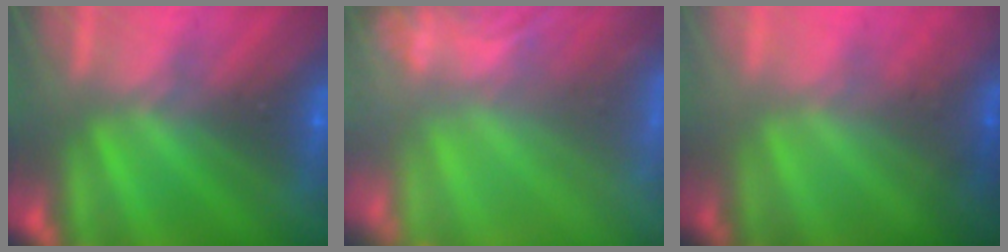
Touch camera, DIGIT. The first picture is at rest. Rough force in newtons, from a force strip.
{"total": 6.9}
{"total": 1.4}